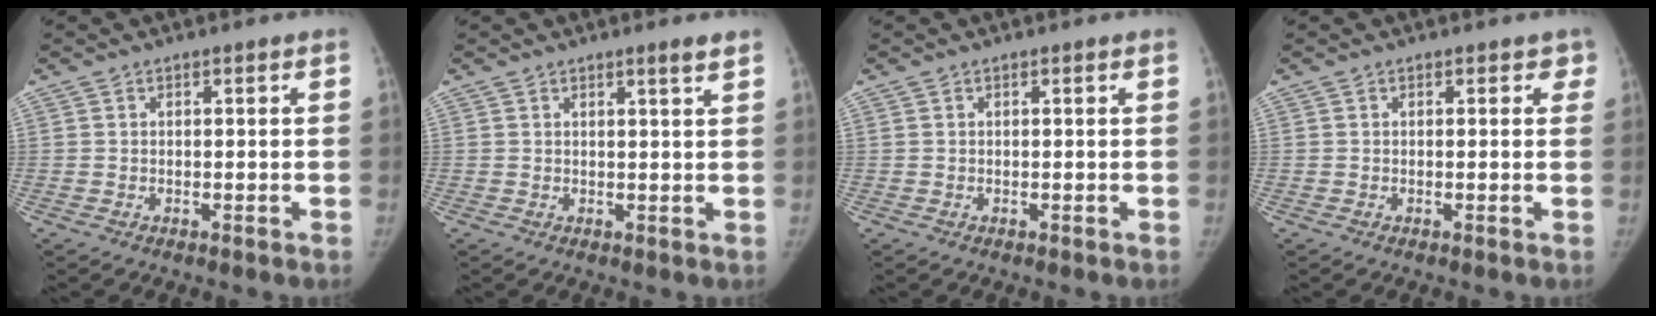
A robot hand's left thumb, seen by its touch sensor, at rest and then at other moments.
{"total": 1.9, "force": [1.4, -0.2, 1.2], "torque": [-0.018, -0.012, 0.020]}
{"total": 0.0}
{"total": 1.4, "force": [0.7, 1.0, 0.6], "torque": [0.018, 0.001, -0.001]}